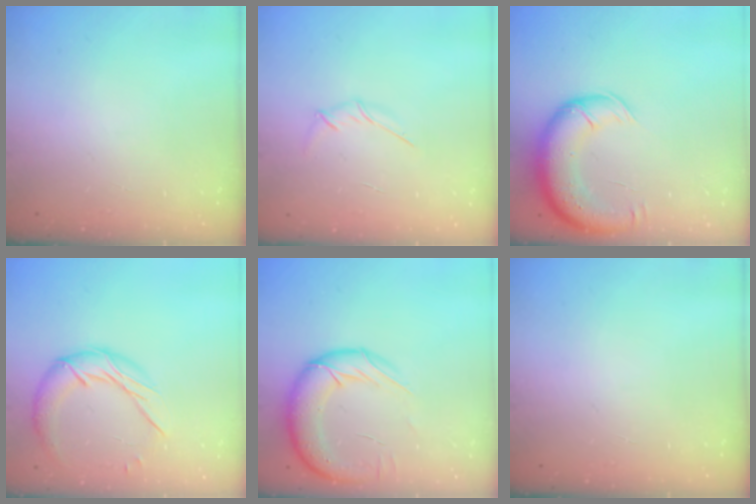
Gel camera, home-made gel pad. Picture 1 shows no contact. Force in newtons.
{"total": 3.3, "press": 3.2, "slide": 0.9}
{"total": 13.2, "press": 12.8, "slide": 3.3}
{"total": 11.5, "press": 11.5, "slide": 0.8}
{"total": 17.6, "press": 17.3, "slide": 3.5}
{"total": 0.0}